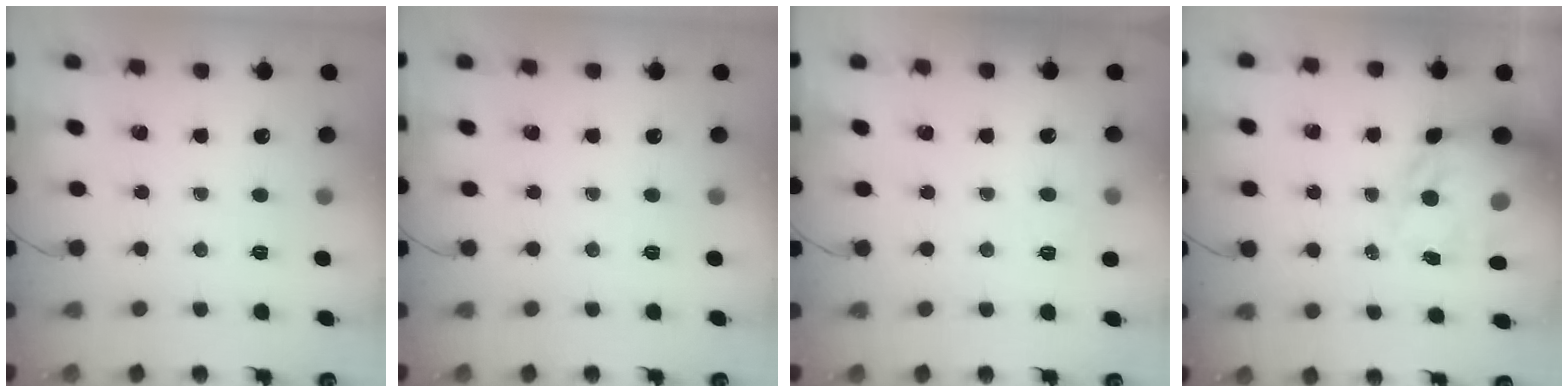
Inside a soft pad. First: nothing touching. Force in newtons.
{"total": 0.0}
{"total": 4.7, "press": 4.5, "slide": 1.1}
{"total": 17.6, "press": 17.1, "slide": 4.4}